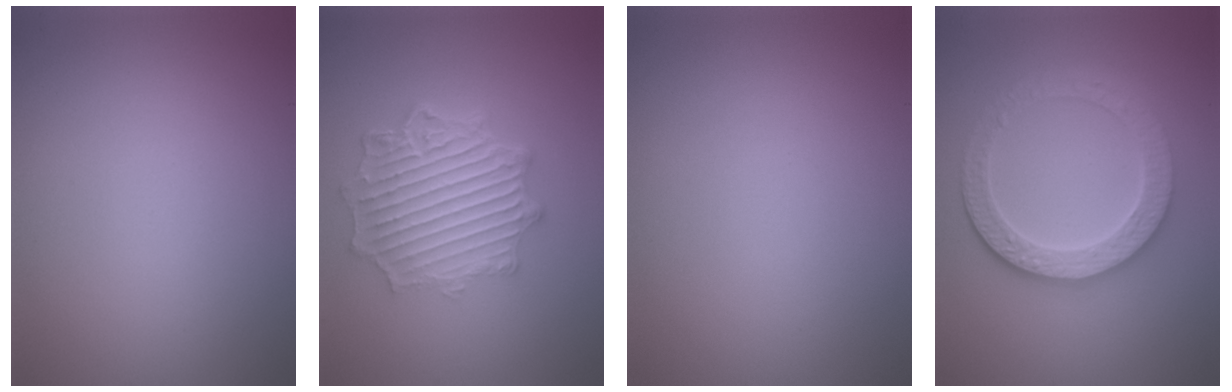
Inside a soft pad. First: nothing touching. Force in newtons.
{"total": 7.1, "press": 5.4, "slide": 4.7}
{"total": 0.0}
{"total": 5.2, "press": 4.4, "slide": 2.8}